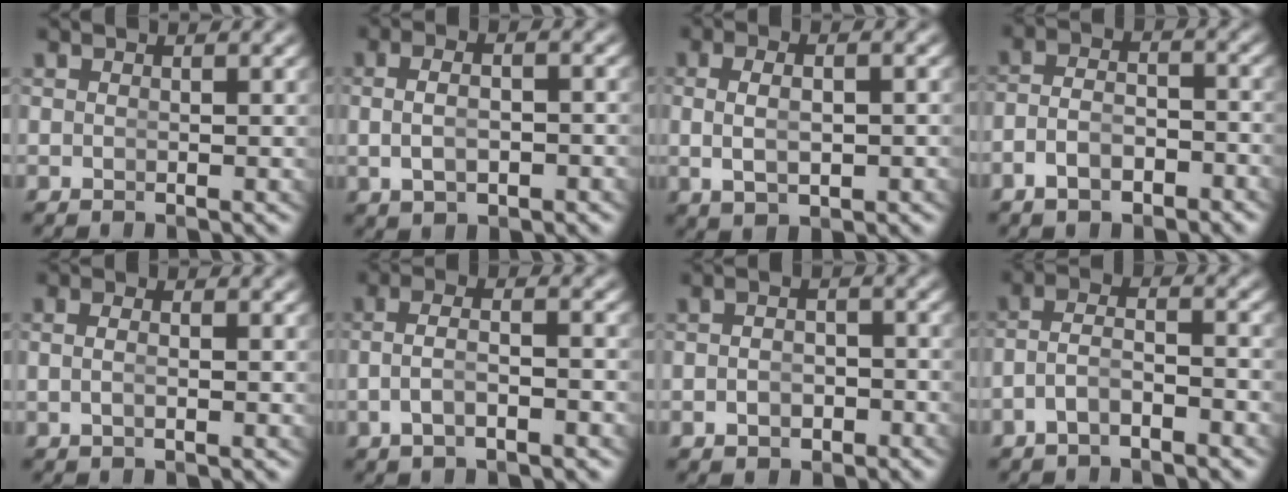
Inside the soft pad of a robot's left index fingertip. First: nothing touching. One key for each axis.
{"total": 3.0, "fx": -0.7, "fy": 1.3, "fz": 2.6, "tx": -0.045, "ty": -0.005, "tz": -0.002}
{"total": 3.4, "fx": -0.3, "fy": 1.5, "fz": 3.0, "tx": -0.056, "ty": -0.007, "tz": 0.008}
{"total": 4.0, "fx": -2.5, "fy": 2.2, "fz": 2.2, "tx": -0.040, "ty": -0.012, "tz": -0.040}
{"total": 1.3, "fx": -0.5, "fy": 0.1, "fz": 1.2, "tx": -0.026, "ty": -0.010, "tz": -0.002}
{"total": 3.1, "fx": -1.4, "fy": 0.9, "fz": 2.6, "tx": -0.055, "ty": -0.009, "tz": -0.019}
{"total": 2.2, "fx": -1.4, "fy": 1.4, "fz": 0.9, "tx": -0.010, "ty": -0.008, "tz": -0.024}
{"total": 3.2, "fx": -1.9, "fy": 1.4, "fz": 2.1, "tx": -0.047, "ty": -0.014, "tz": -0.030}